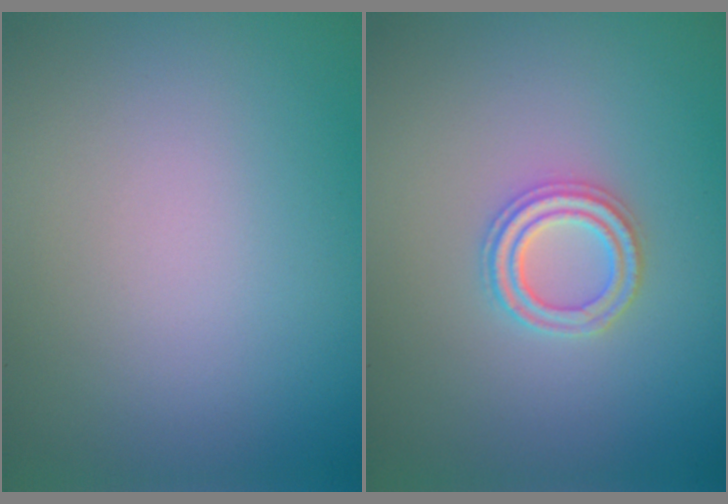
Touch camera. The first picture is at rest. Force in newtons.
{"total": 2.3, "press": 2.2, "slide": 0.4}